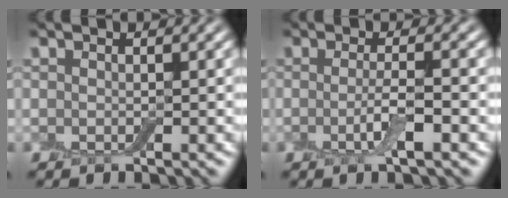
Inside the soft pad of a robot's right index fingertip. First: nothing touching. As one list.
[{"total": 2.9, "force": [-0.6, 0.5, 2.8], "torque": [-0.055, -0.006, -0.013]}]